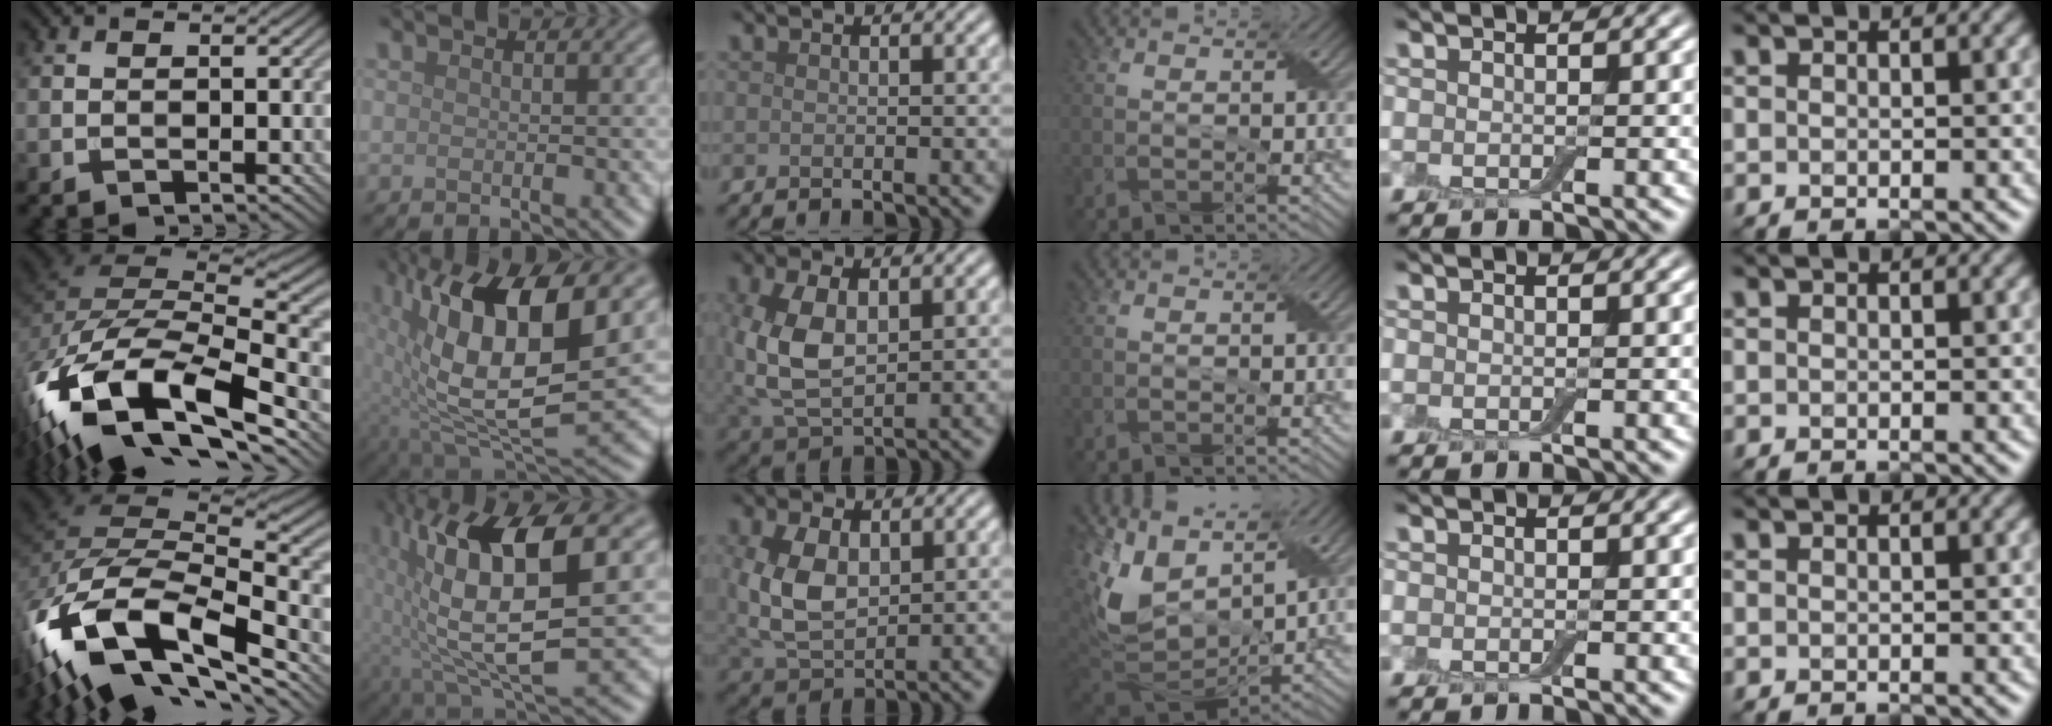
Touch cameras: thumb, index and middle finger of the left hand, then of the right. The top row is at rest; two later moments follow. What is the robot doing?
{"motion": "wrap", "object": "adhesive wrap"}